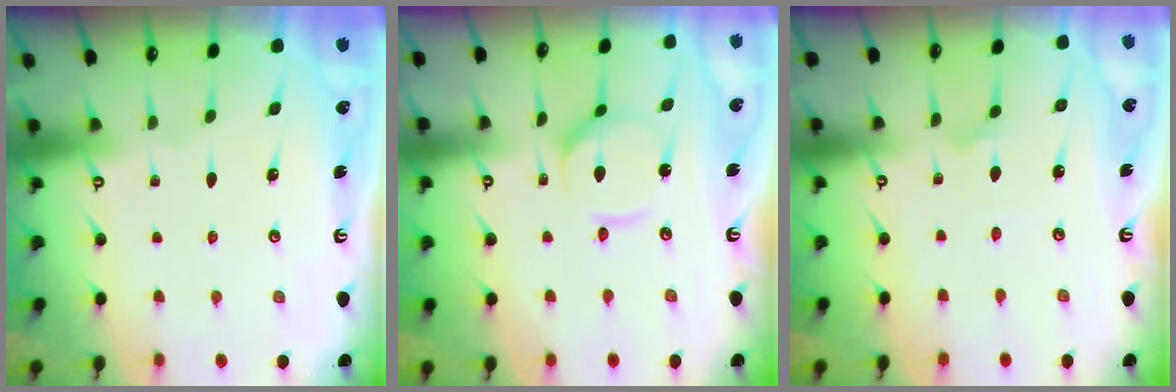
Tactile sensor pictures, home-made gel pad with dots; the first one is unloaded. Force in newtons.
{"total": 8.7, "press": 8.6, "slide": 0.9}
{"total": 1.9, "press": 1.9, "slide": 0.2}